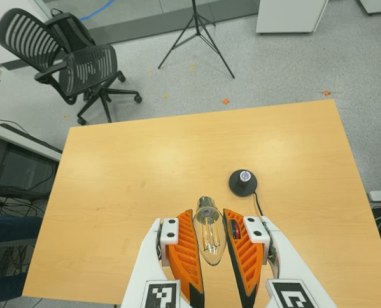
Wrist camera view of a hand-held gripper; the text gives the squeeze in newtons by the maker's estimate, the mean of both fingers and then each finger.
{"total": 12.4, "left": 13.6, "right": 11.2}